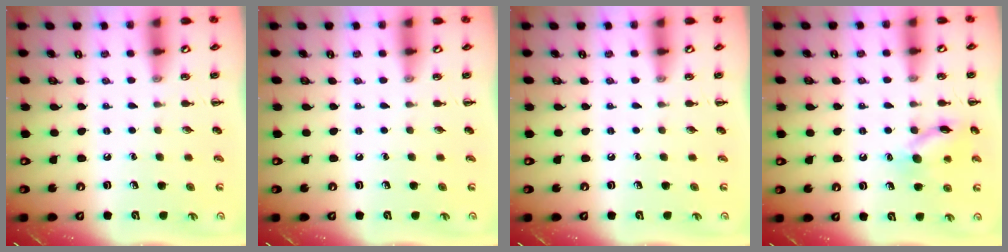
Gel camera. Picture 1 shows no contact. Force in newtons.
{"total": 0.0}
{"total": 0.0}
{"total": 12.0, "press": 12.0, "slide": 0.6}